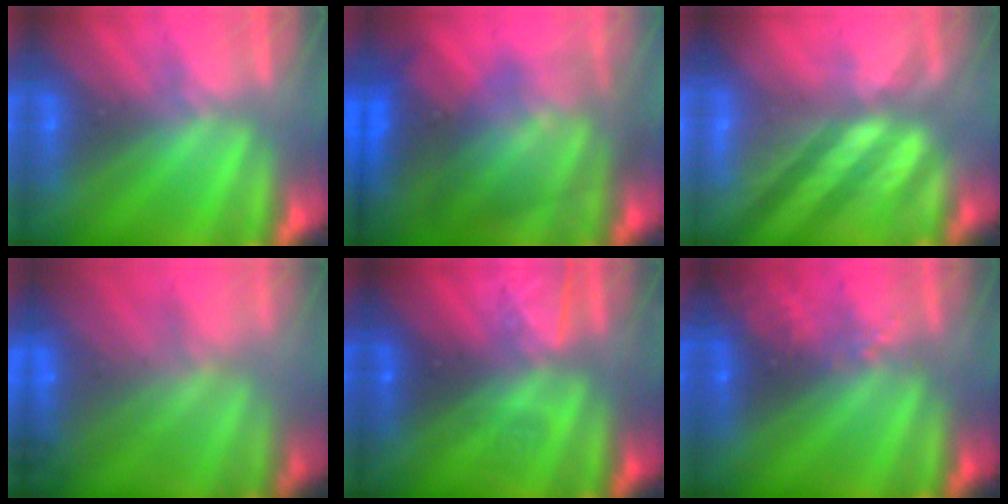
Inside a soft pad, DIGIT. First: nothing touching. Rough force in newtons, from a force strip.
{"total": 7.4}
{"total": 6.9}
{"total": 11.1}
{"total": 3.3}
{"total": 2.9}